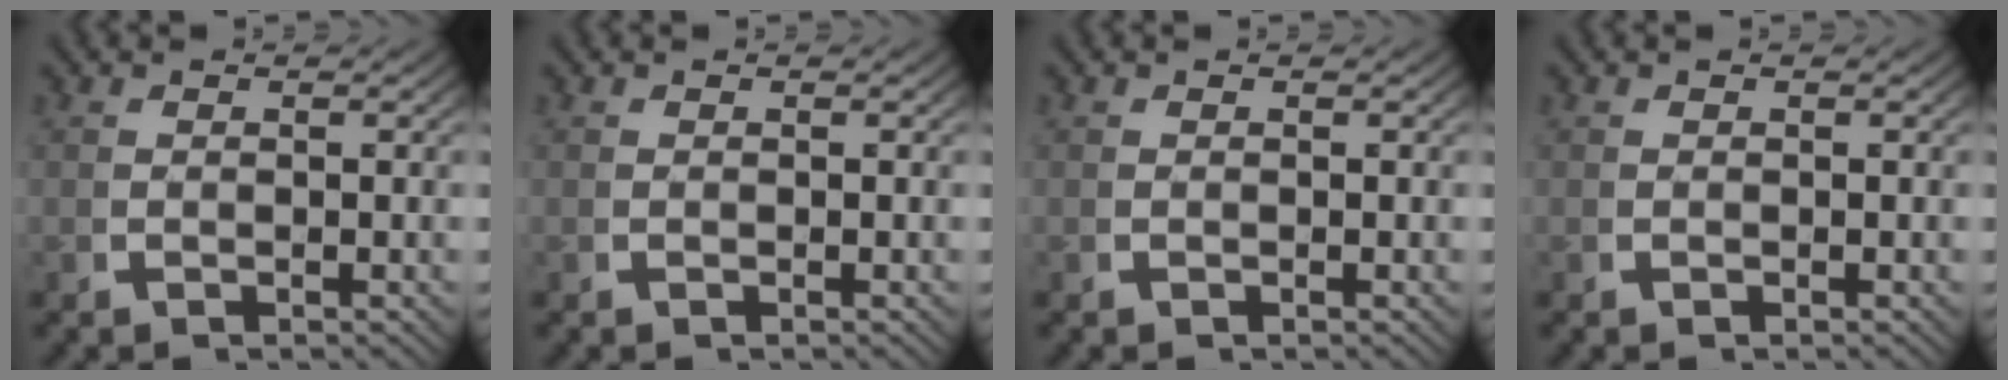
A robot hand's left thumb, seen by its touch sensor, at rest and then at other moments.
{"total": 0.0}
{"total": 0.0}
{"total": 0.0}